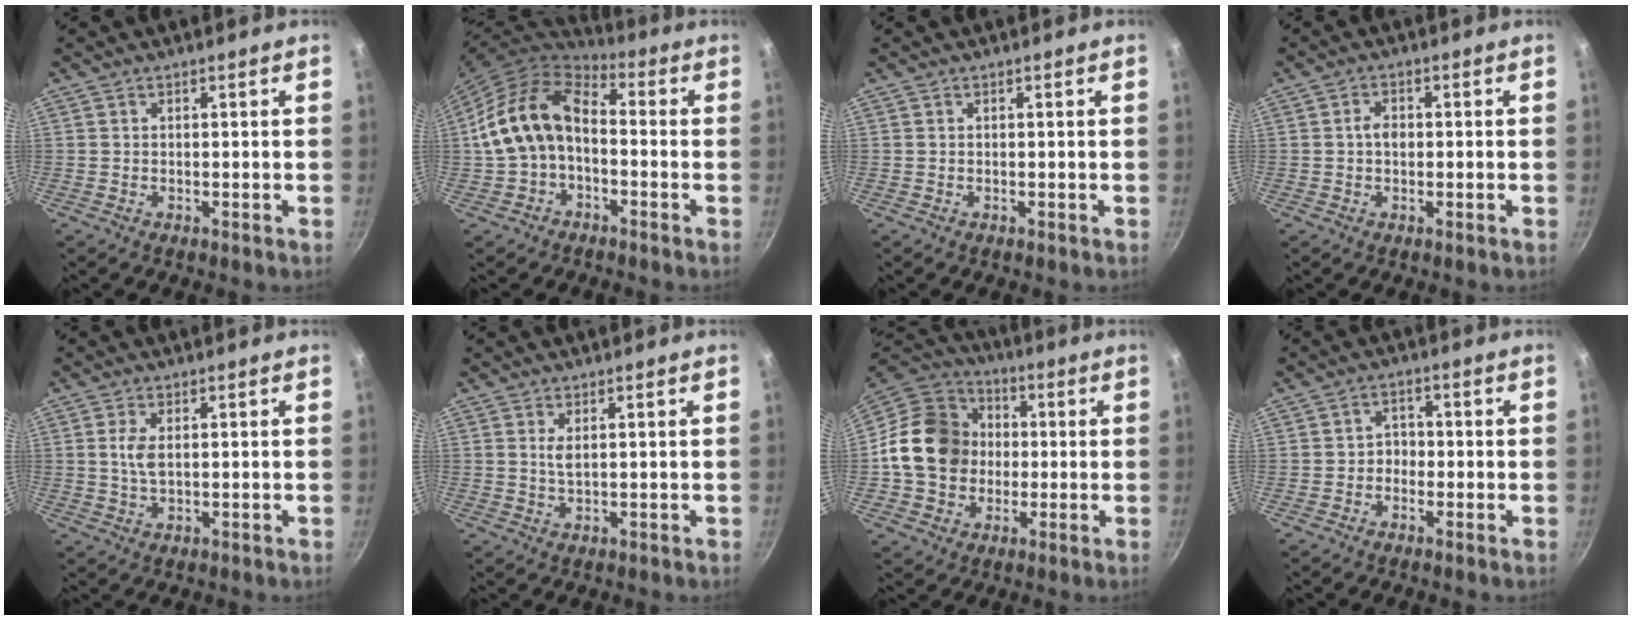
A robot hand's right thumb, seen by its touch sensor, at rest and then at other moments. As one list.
[{"total": 14.1, "force": [-1.2, 9.3, 10.6], "torque": [-0.179, 0.047, -0.031]}, {"total": 0.0}, {"total": 2.5, "force": [-0.1, 1.6, 1.8], "torque": [-0.024, 0.008, -0.003]}, {"total": 3.5, "force": [0.7, 1.7, 3.0], "torque": [-0.063, -0.001, 0.014]}, {"total": 1.9, "force": [0.6, 0.7, 1.6], "torque": [-0.033, -0.005, 0.014]}, {"total": 17.6, "force": [-0.2, 14.9, 9.4], "torque": [-0.141, 0.032, -0.016]}, {"total": 2.8, "force": [-0.8, 2.4, 1.2], "torque": [0.003, 0.014, -0.019]}]